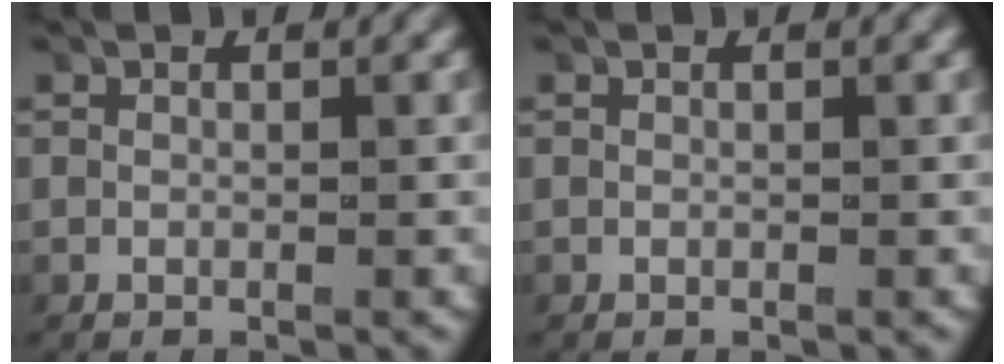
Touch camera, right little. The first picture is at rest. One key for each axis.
{"total": 0.0}